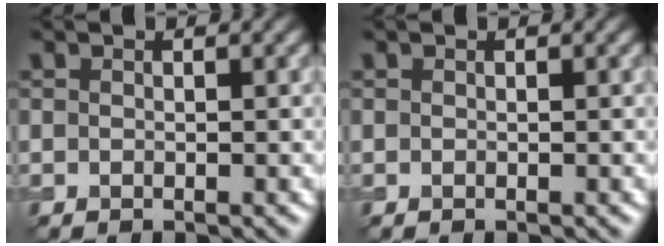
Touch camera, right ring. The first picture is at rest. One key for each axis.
{"total": 0.0}